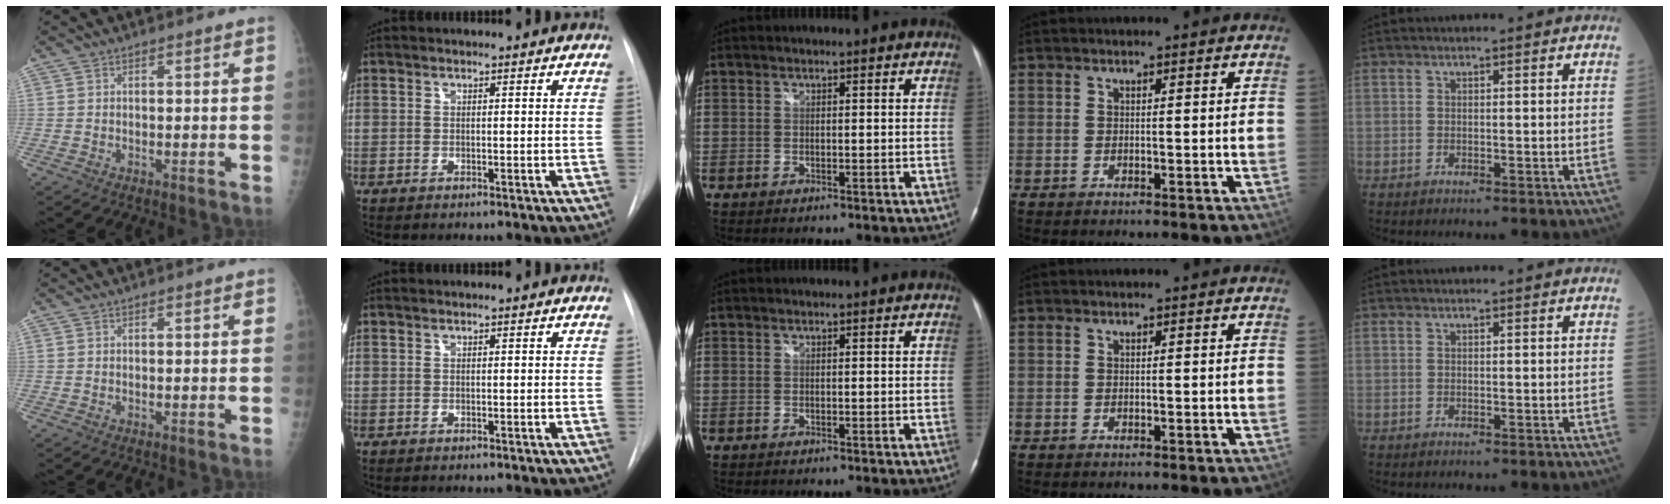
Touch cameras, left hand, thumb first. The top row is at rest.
{}